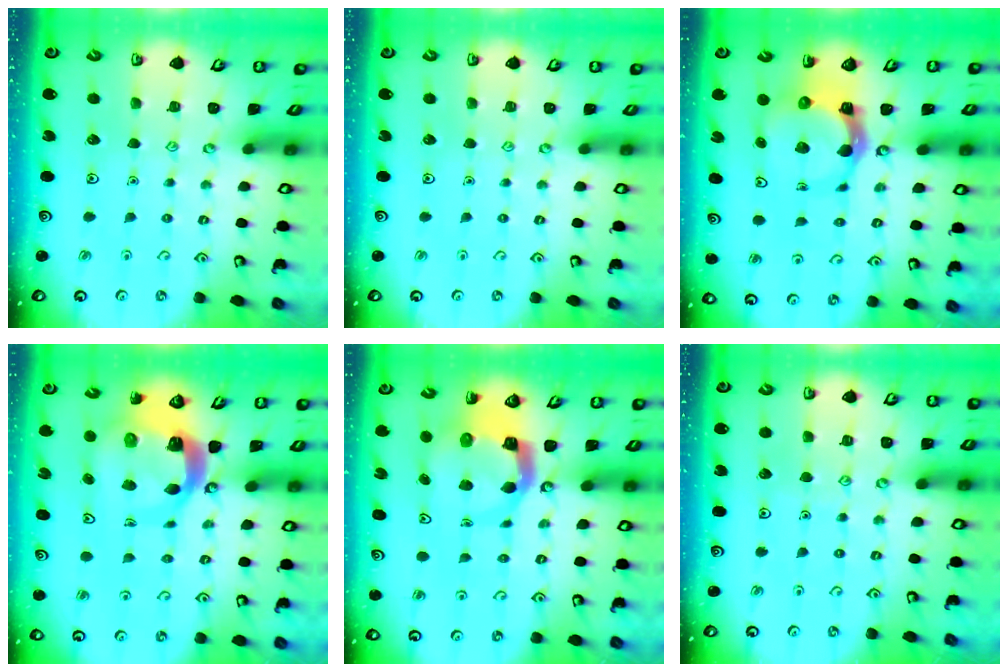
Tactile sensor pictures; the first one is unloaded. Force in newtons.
{"total": 0.0}
{"total": 7.4, "press": 7.3, "slide": 1.1}
{"total": 8.4, "press": 8.3, "slide": 0.9}
{"total": 6.2, "press": 6.1, "slide": 0.8}
{"total": 3.3, "press": 3.2, "slide": 0.3}